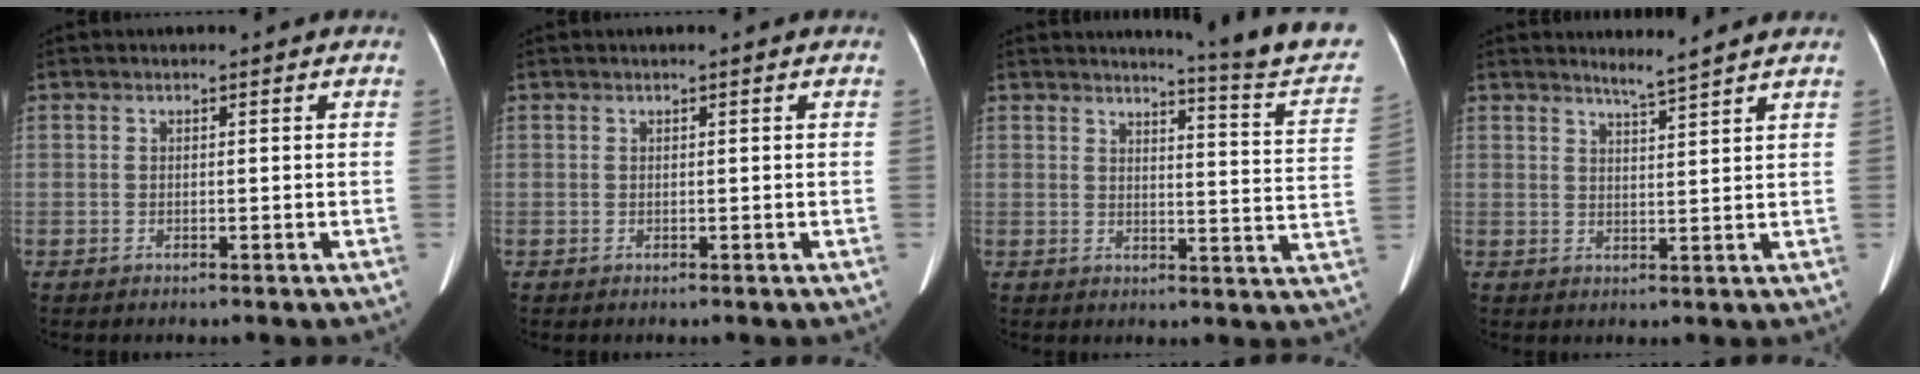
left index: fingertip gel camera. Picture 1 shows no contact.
{"total": 0.0}
{"total": 12.9, "force": [12.0, -1.0, 4.6], "torque": [-0.051, -0.075, 0.124]}
{"total": 3.2, "force": [2.9, -1.0, 1.0], "torque": [-0.023, -0.007, 0.050]}